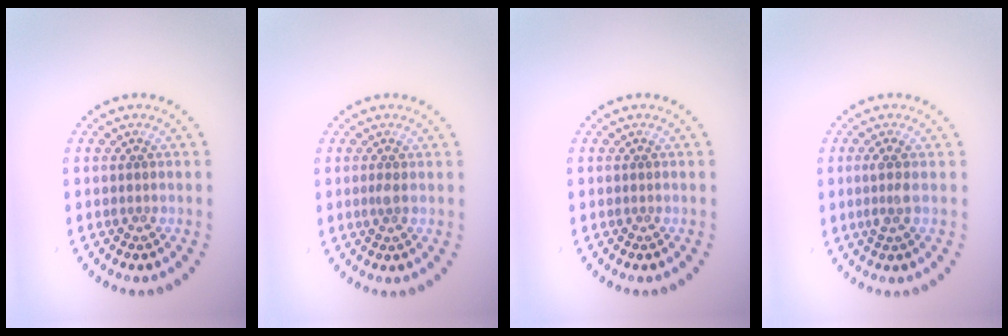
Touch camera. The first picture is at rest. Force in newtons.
{"total": 0.7, "press": 0.6, "slide": 0.4}
{"total": 0.0}
{"total": 1.5, "press": 1.2, "slide": 0.9}